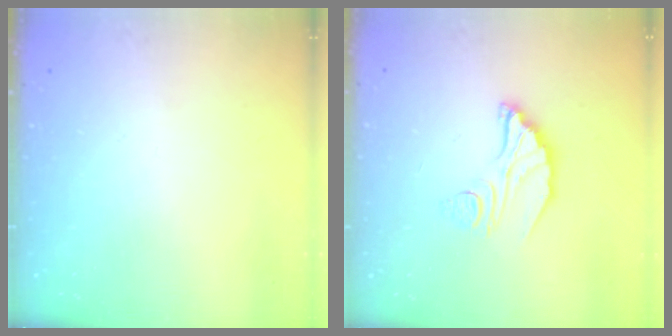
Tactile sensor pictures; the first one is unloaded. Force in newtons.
{"total": 8.1, "press": 8.1, "slide": 0.7}